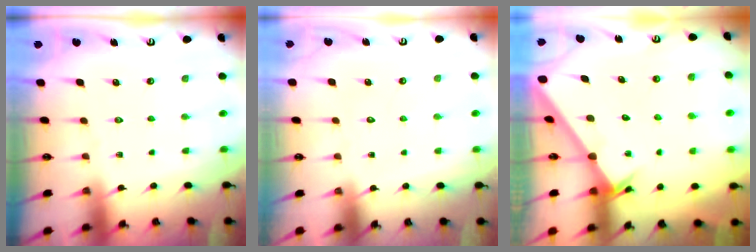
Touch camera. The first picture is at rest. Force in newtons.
{"total": 1.5, "press": 1.5, "slide": 0.0}
{"total": 2.2, "press": 2.2, "slide": 0.2}